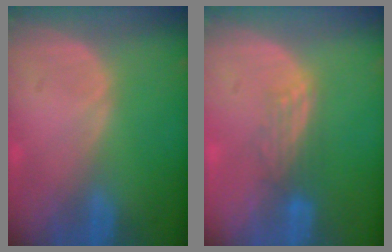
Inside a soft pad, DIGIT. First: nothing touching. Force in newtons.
{"total": 2.8, "press": 2.7, "slide": 0.6}